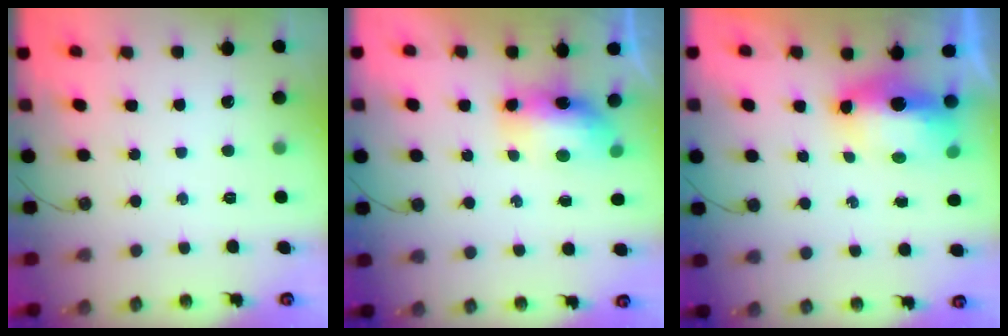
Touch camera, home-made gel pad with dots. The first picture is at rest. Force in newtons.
{"total": 7.8, "press": 7.7, "slide": 0.8}
{"total": 8.7, "press": 8.5, "slide": 1.6}